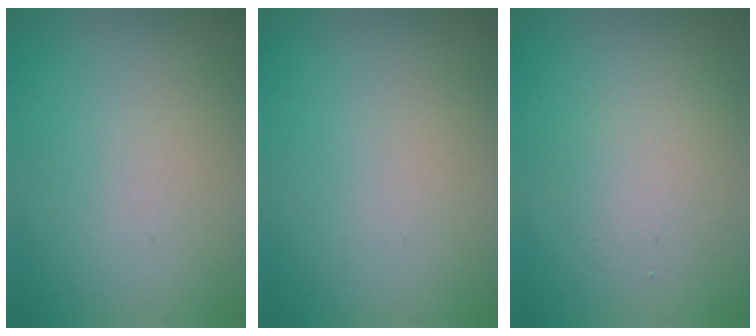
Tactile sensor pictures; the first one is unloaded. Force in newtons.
{"total": 0.0}
{"total": 2.7, "press": 2.7, "slide": 0.2}